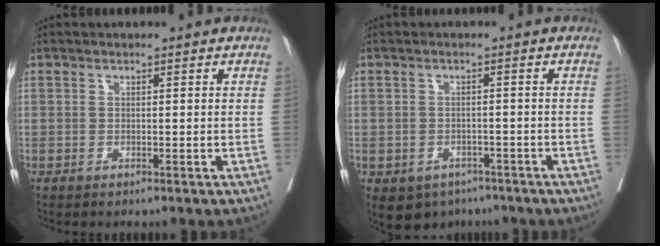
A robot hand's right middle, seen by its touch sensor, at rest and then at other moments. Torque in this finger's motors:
{"motor_torque": [0.51, -0.44, 0.17, 0.05]}